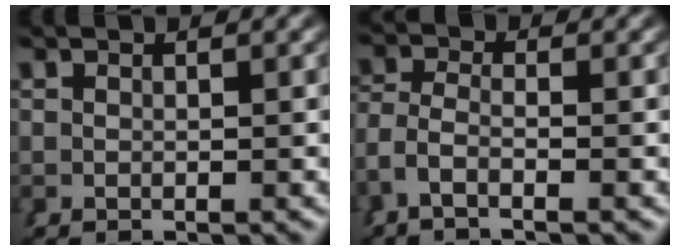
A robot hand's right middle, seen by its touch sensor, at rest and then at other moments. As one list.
[{"total": 3.2, "force": [-1.7, 1.4, 2.3], "torque": [-0.069, -0.018, -0.023]}]